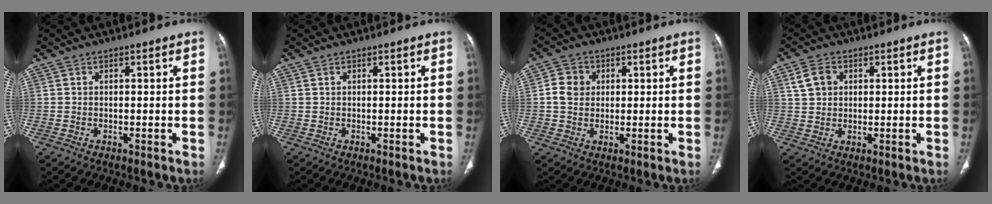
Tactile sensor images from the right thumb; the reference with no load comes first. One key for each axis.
{"total": 0.0}
{"total": 4.7, "fx": 0.7, "fy": 4.1, "fz": 2.2, "tx": -0.028, "ty": 0.007, "tz": 0.009}
{"total": 4.5, "fx": 1.6, "fy": 3.5, "fz": 2.3, "tx": -0.030, "ty": 0.003, "tz": 0.033}